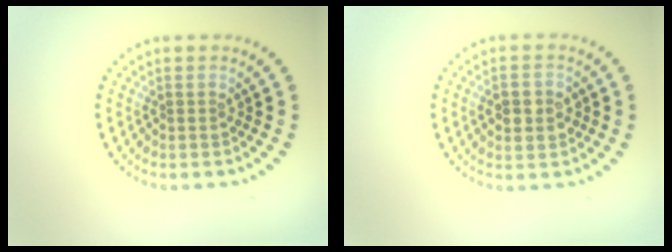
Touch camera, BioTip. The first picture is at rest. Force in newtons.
{"total": 3.4, "press": 3.4, "slide": 0.4}